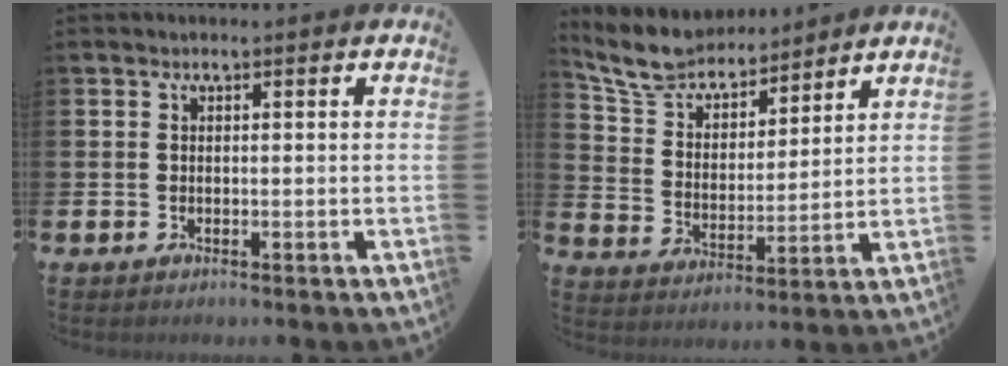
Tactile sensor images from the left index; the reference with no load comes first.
{"total": 7.8, "force": [7.4, 2.3, 1.4], "torque": [-0.065, -0.045, 0.132]}